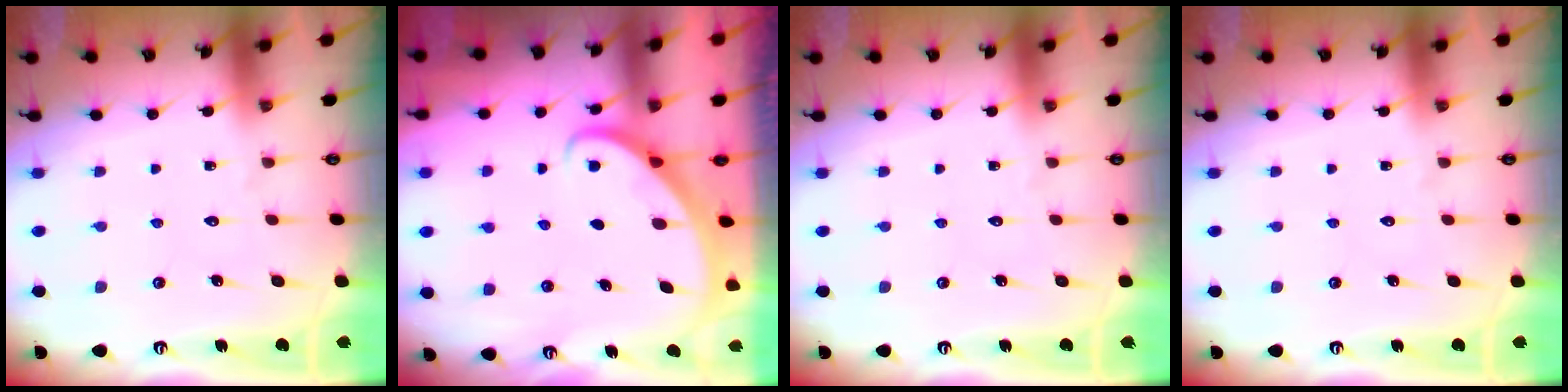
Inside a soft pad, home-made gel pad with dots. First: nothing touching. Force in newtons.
{"total": 2.7, "press": 2.7, "slide": 0.2}
{"total": 0.0}
{"total": 0.0}